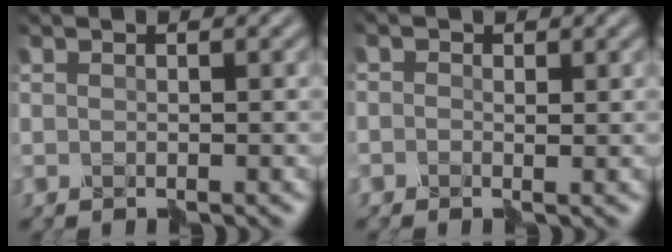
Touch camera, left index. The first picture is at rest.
{"total": 0.6, "force": [-0.1, 0.5, -0.4], "torque": [0.000, 0.003, -0.003]}